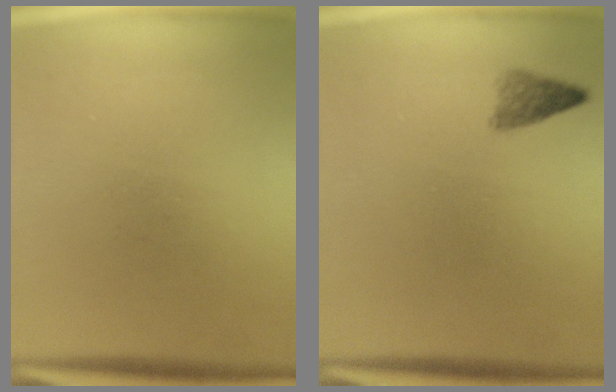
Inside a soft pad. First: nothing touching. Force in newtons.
{"total": 1.9}